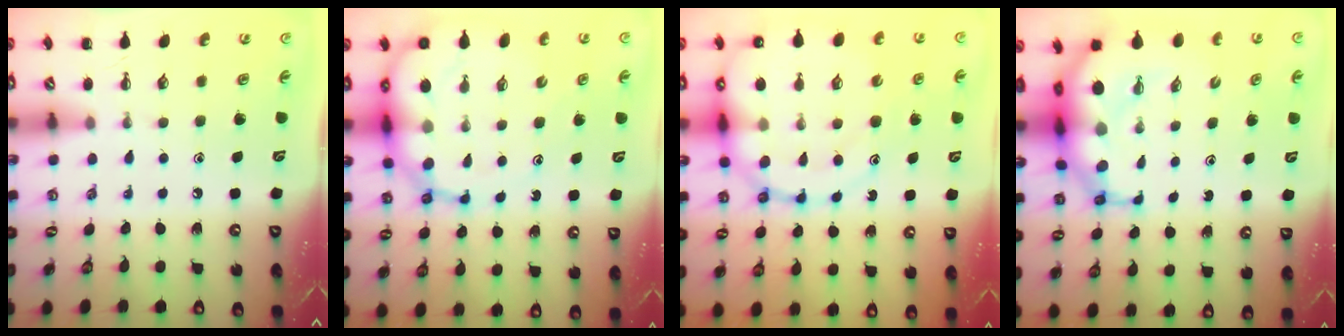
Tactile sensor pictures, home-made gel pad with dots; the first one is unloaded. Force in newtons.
{"total": 15.9, "press": 15.4, "slide": 4.0}
{"total": 18.2, "press": 17.9, "slide": 3.4}
{"total": 10.9, "press": 10.5, "slide": 3.0}